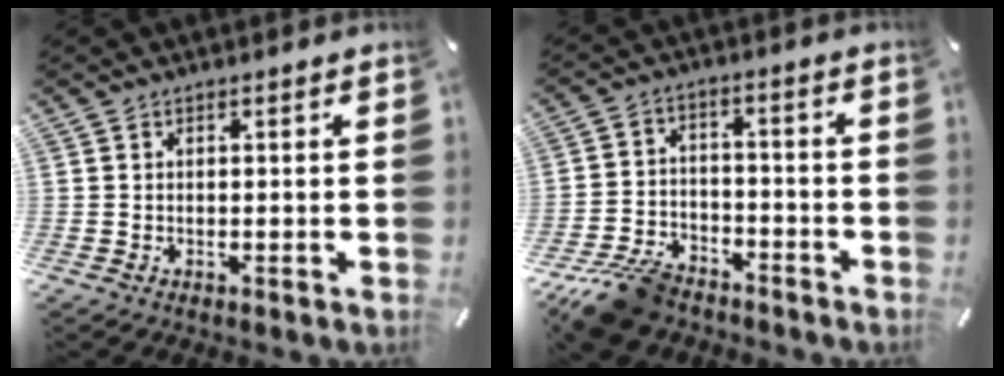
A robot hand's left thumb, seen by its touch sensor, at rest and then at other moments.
{"total": 11.4, "force": [-8.9, 5.4, 4.6], "torque": [-0.081, 0.051, -0.165]}